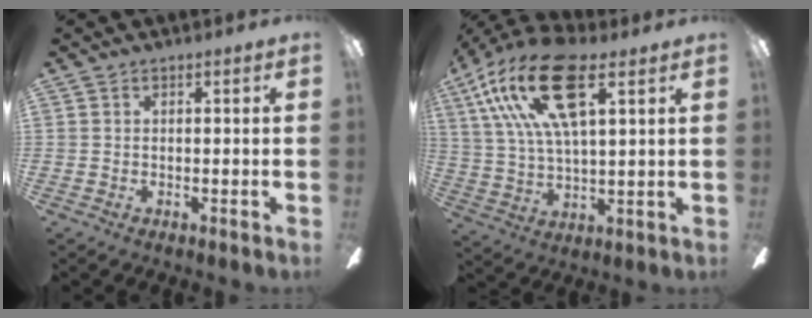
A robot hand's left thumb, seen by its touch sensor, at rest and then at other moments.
{"total": 21.0, "force": [11.0, 8.2, 15.9], "torque": [-0.325, -0.030, 0.183]}